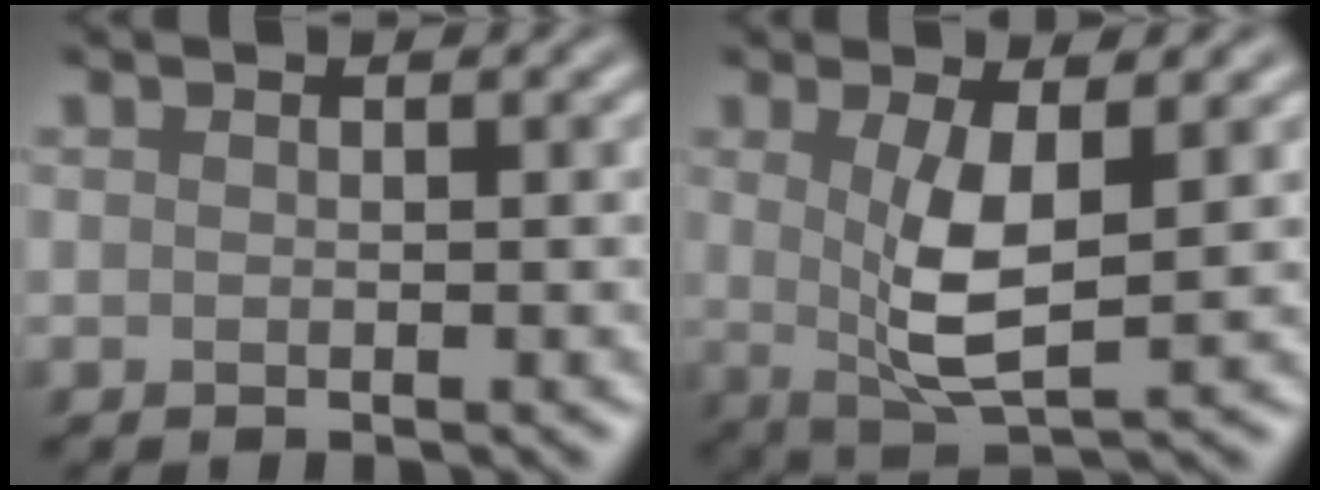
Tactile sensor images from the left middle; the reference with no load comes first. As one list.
[{"total": 4.9, "force": [0.5, 1.4, 4.6], "torque": [-0.095, -0.011, 0.017]}]